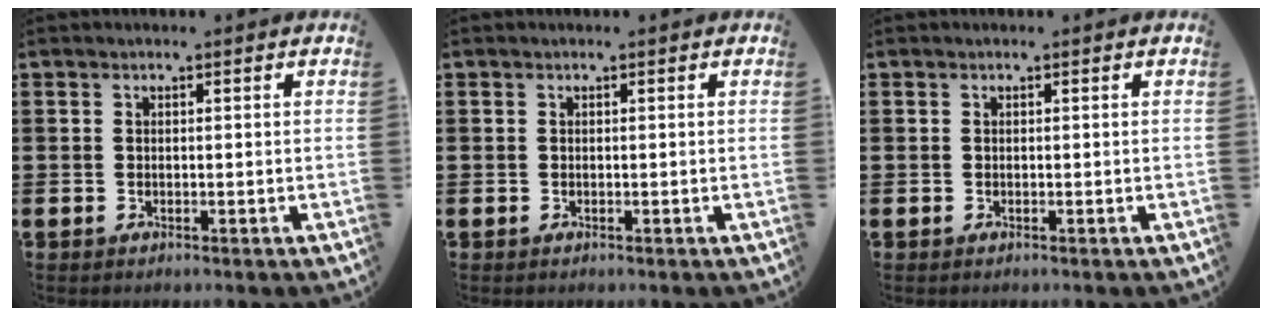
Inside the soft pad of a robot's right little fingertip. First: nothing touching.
{"total": 0.0}
{"total": 0.0}